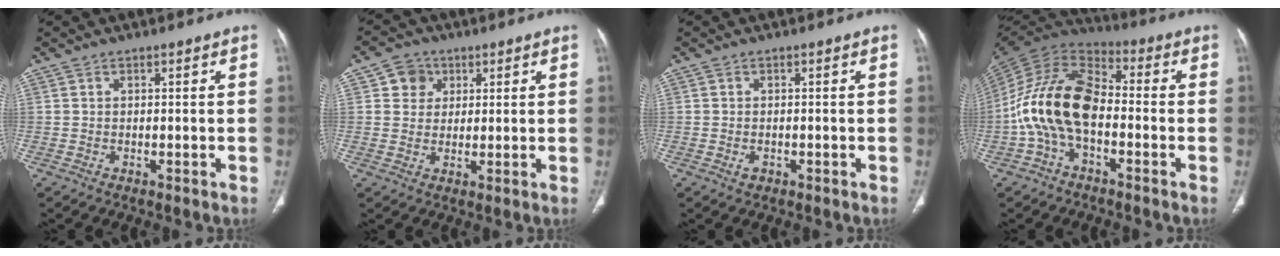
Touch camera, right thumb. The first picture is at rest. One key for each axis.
{"total": 5.1, "fx": 1.9, "fy": 4.6, "fz": 1.1, "tx": 0.006, "ty": -0.001, "tz": 0.028}
{"total": 1.3, "fx": -0.5, "fy": 0.9, "fz": 0.8, "tx": -0.014, "ty": 0.004, "tz": -0.006}
{"total": 16.4, "fx": -3.1, "fy": 9.5, "fz": 13.0, "tx": -0.253, "ty": 0.048, "tz": -0.067}